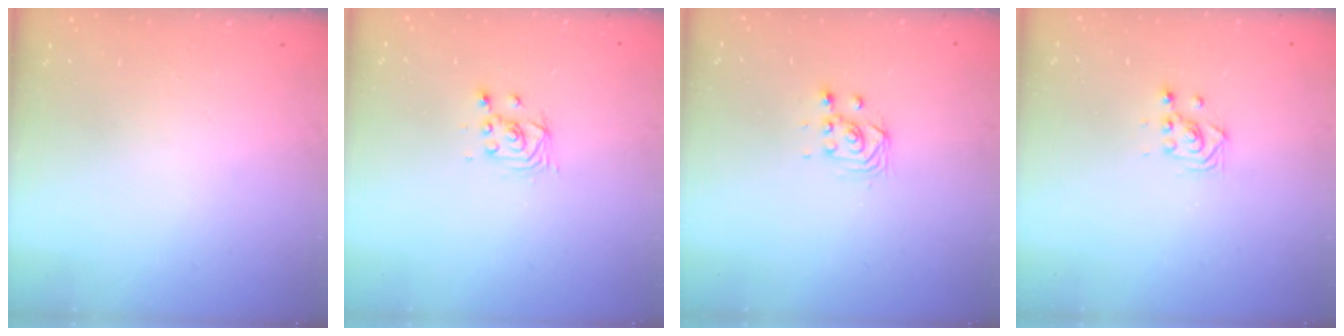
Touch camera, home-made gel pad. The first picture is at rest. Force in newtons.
{"total": 2.6, "press": 2.6, "slide": 0.1}
{"total": 3.3, "press": 3.1, "slide": 1.0}
{"total": 2.9, "press": 2.9, "slide": 0.1}